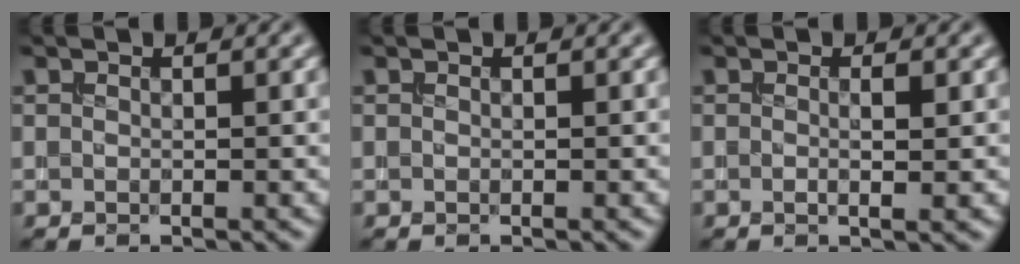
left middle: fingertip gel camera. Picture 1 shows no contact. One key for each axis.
{"total": 0.0}
{"total": 1.6, "fx": 0.0, "fy": 0.2, "fz": 1.6, "tx": -0.024, "ty": 0.002, "tz": -0.004}